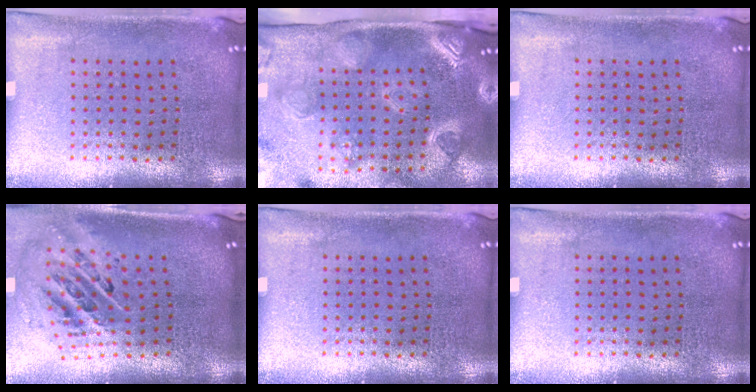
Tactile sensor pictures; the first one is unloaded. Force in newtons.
{"total": 3.9, "press": 3.0, "slide": 2.6}
{"total": 0.0}
{"total": 1.9, "press": 1.4, "slide": 1.3}
{"total": 0.0}
{"total": 0.0}